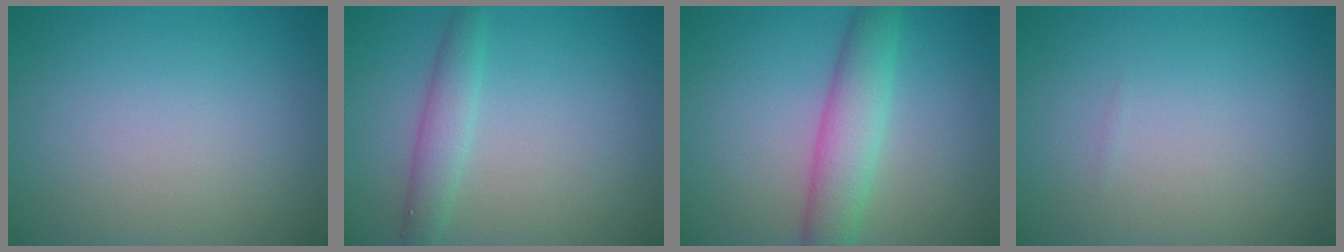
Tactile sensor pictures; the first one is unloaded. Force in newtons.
{"total": 2.4, "press": 2.4, "slide": 0.1}
{"total": 5.4, "press": 5.4, "slide": 0.2}
{"total": 0.0}